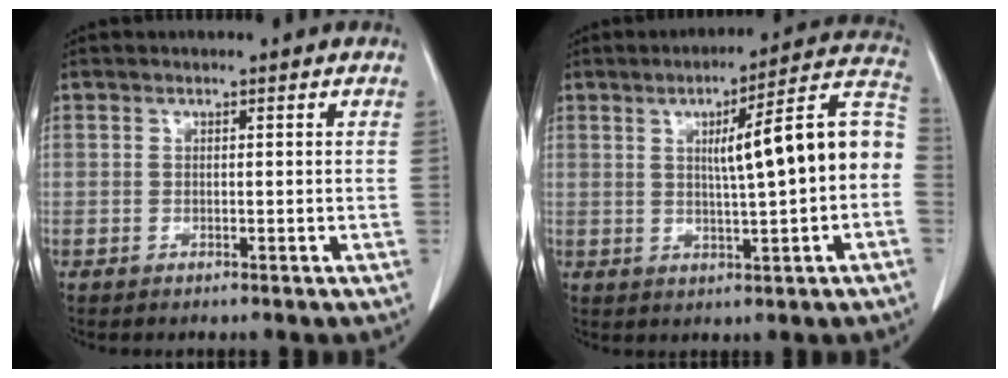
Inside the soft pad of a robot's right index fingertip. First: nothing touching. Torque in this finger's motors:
{"motor_torque": [0.55, 0.04, 0.31, 0.09]}